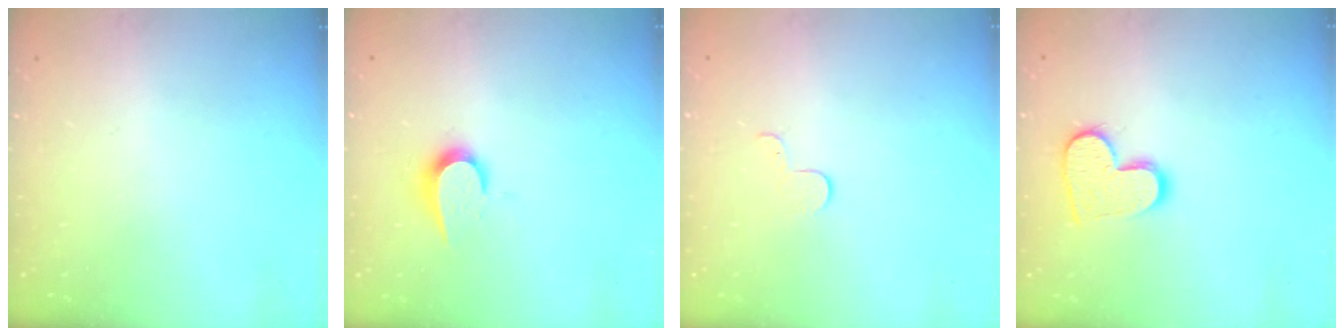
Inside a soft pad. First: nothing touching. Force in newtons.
{"total": 7.4, "press": 7.4, "slide": 0.6}
{"total": 3.7, "press": 3.7, "slide": 0.5}
{"total": 12.8, "press": 12.7, "slide": 1.0}